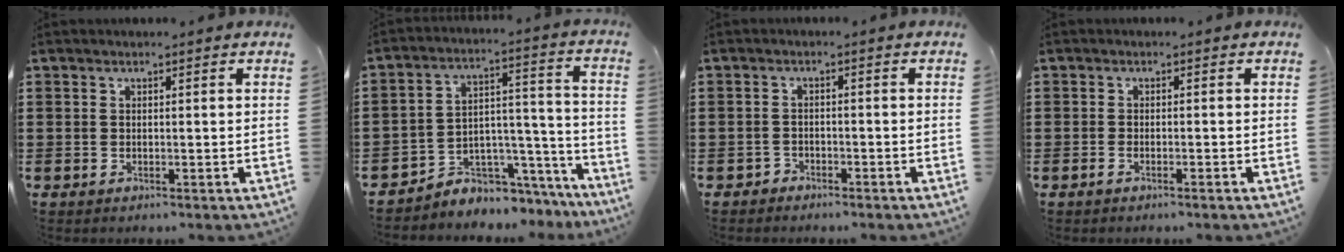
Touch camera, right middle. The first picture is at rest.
{"total": 4.5, "force": [-4.0, 1.9, 0.2], "torque": [-0.013, 0.000, -0.080]}
{"total": 1.6, "force": [-1.6, 0.4, -0.1], "torque": [-0.006, -0.001, -0.035]}
{"total": 0.8, "force": [-0.6, 0.1, 0.5], "torque": [-0.010, -0.002, -0.011]}